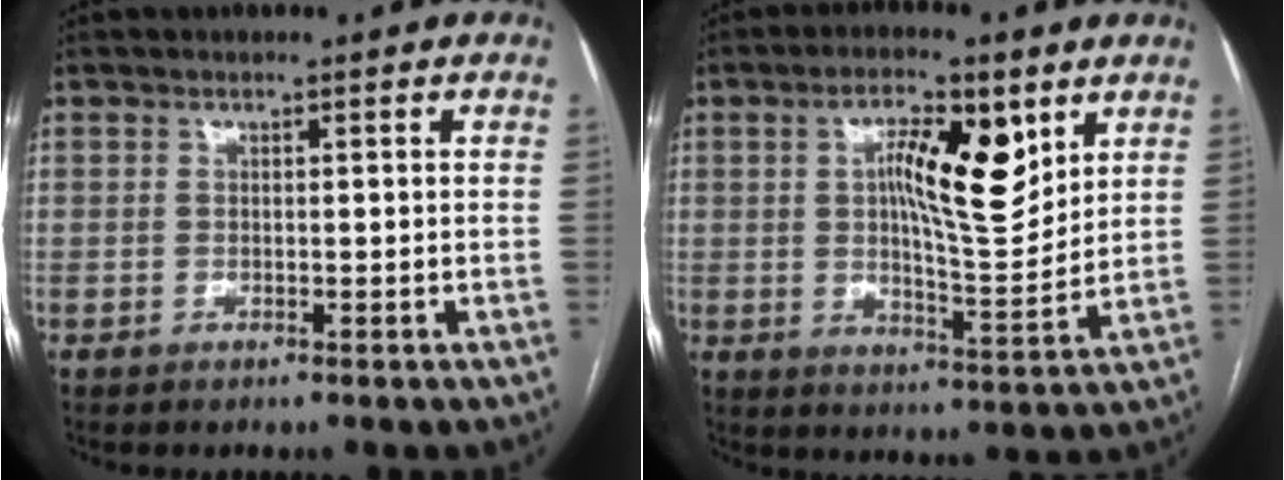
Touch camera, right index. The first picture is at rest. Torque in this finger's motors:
{"motor_torque": [0.77, -0.12, 0.47, 0.17]}